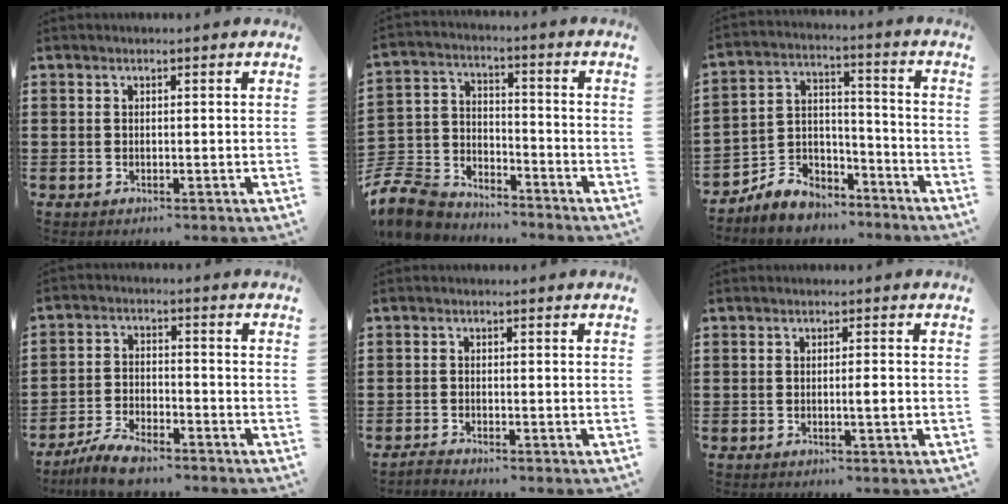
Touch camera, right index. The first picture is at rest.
{"total": 9.0, "force": [-8.4, 2.7, 1.8], "torque": [-0.061, 0.014, -0.173]}
{"total": 6.2, "force": [-5.6, 2.8, 0.3], "torque": [-0.027, 0.009, -0.115]}
{"total": 5.5, "force": [-4.7, 1.3, 2.5], "torque": [-0.060, 0.003, -0.094]}
{"total": 1.1, "force": [-1.1, 0.0, 0.0], "torque": [-0.003, 0.000, -0.022]}
{"total": 1.9, "force": [-0.3, 0.2, 1.9], "torque": [-0.031, -0.003, -0.006]}